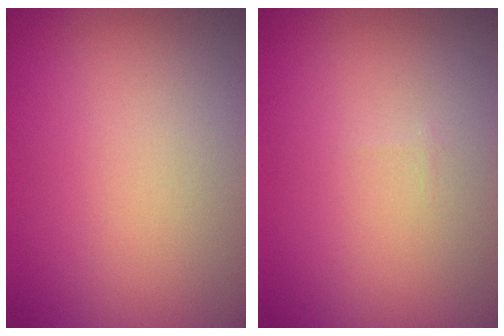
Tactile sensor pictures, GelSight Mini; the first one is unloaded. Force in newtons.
{"total": 0.0}